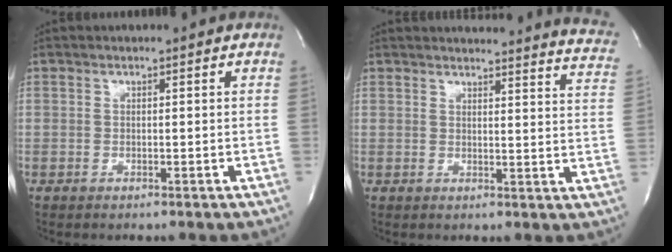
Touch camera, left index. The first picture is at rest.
{"total": 17.7, "force": [17.0, 1.5, 4.5], "torque": [-0.041, -0.085, 0.166]}